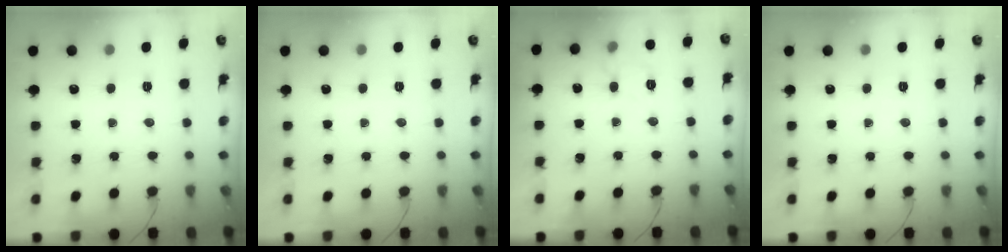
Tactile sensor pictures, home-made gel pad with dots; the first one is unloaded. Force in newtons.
{"total": 0.0}
{"total": 7.4, "press": 7.3, "slide": 1.1}
{"total": 0.0}